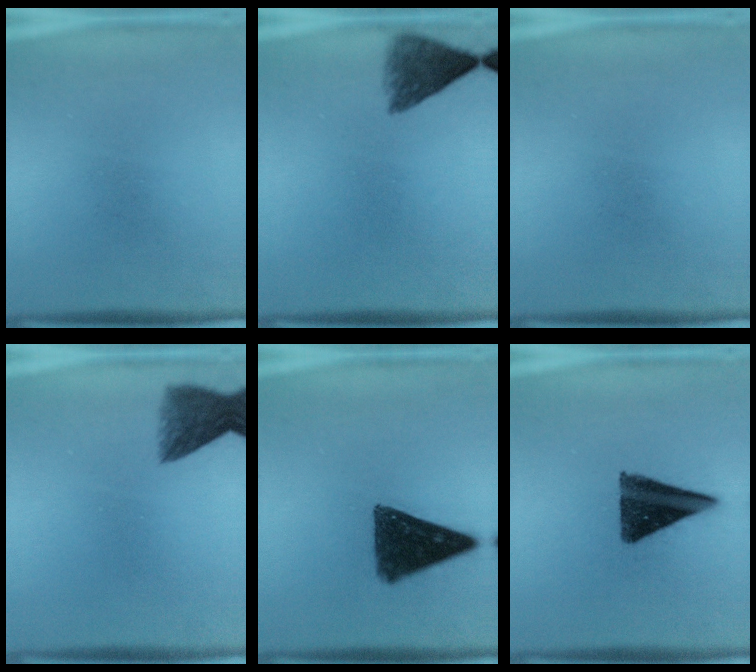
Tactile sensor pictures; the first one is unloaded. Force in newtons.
{"total": 5.3}
{"total": 0.0}
{"total": 5.7}
{"total": 12.4}
{"total": 13.2}